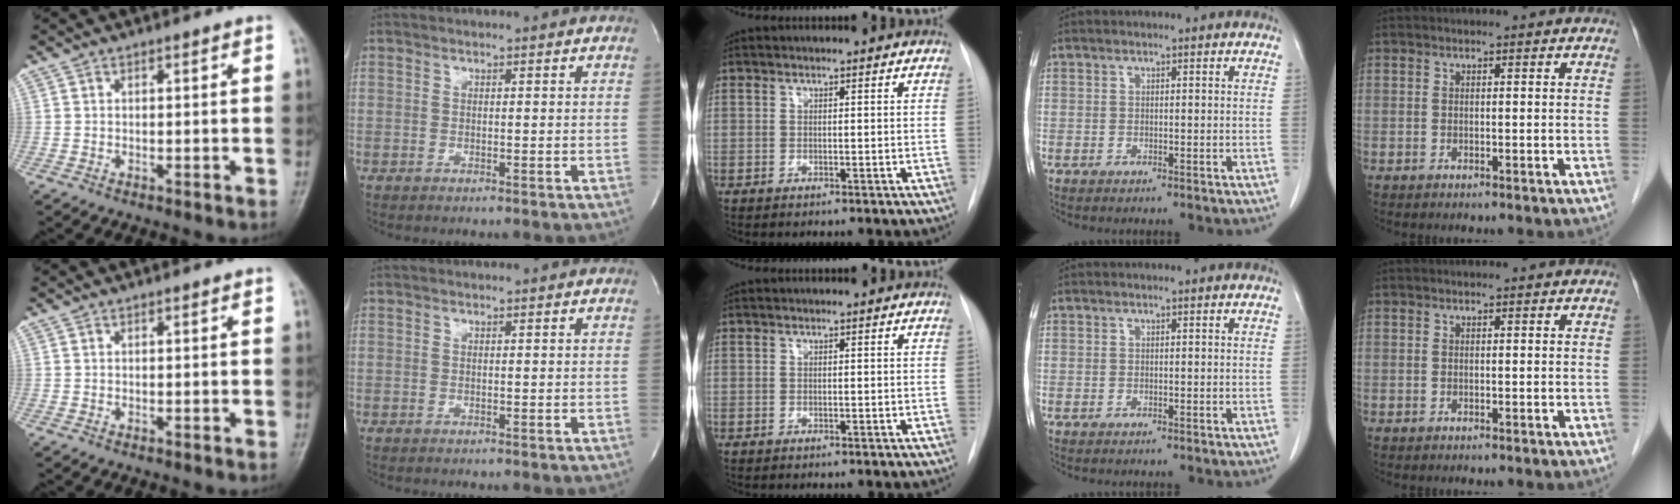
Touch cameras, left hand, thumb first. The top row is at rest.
{}